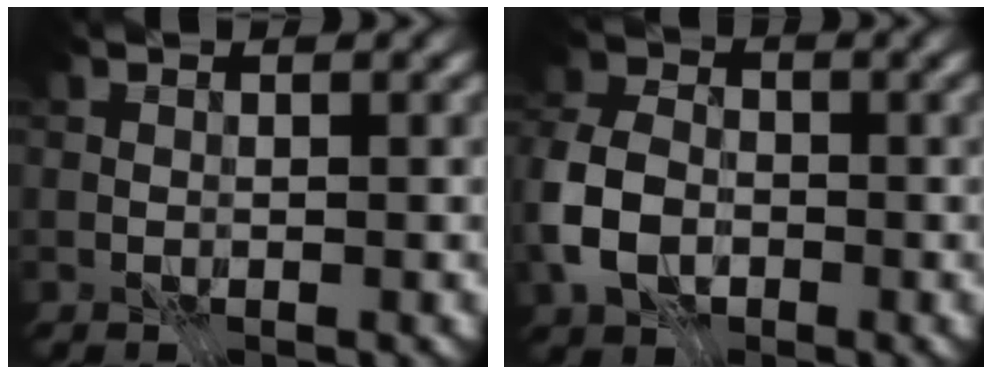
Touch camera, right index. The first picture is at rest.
{"total": 6.6, "force": [-2.3, 4.8, 3.8], "torque": [-0.092, 0.000, -0.063]}